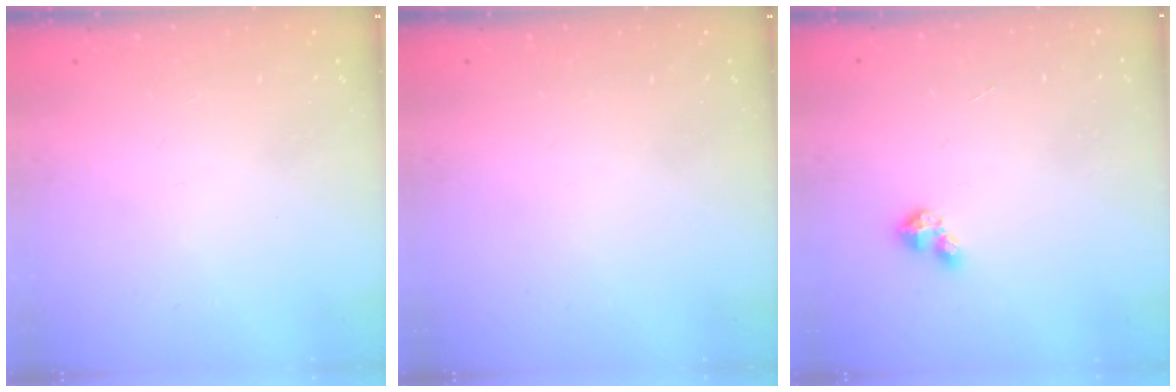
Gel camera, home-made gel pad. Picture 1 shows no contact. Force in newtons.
{"total": 0.0}
{"total": 2.8, "press": 2.8, "slide": 0.2}